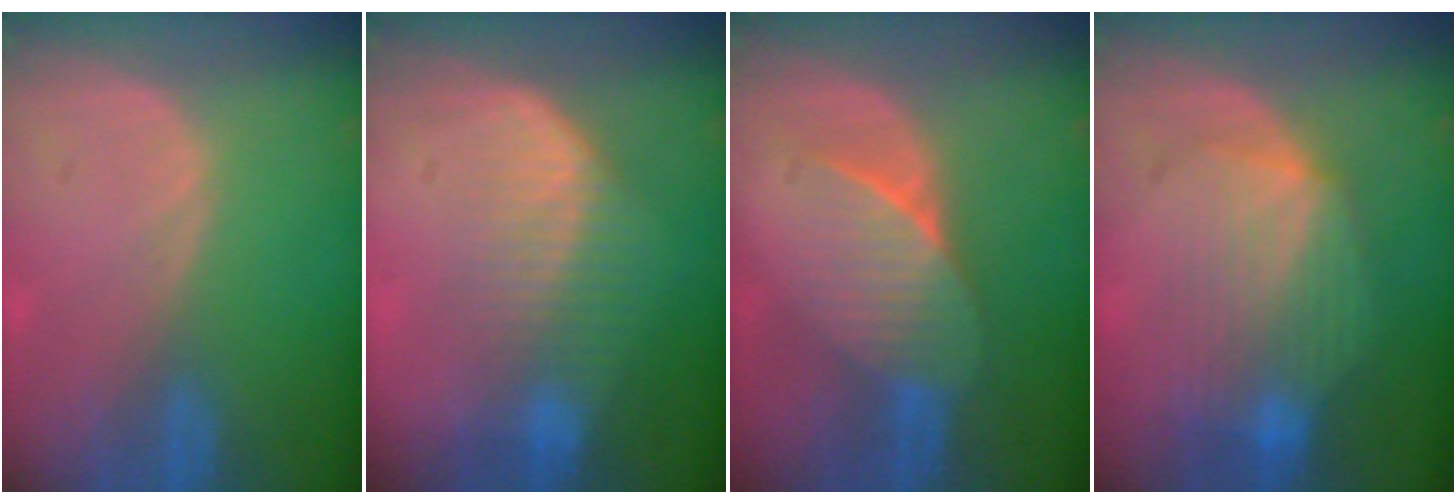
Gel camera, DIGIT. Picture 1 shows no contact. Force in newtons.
{"total": 7.2, "press": 6.7, "slide": 2.7}
{"total": 6.7, "press": 6.3, "slide": 2.2}
{"total": 8.7, "press": 8.1, "slide": 3.4}